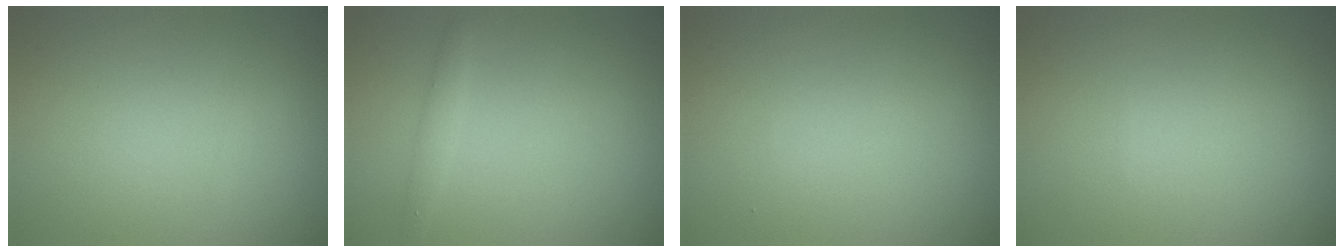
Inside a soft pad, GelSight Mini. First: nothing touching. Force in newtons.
{"total": 1.3, "press": 1.3, "slide": 0.0}
{"total": 0.0}
{"total": 0.0}